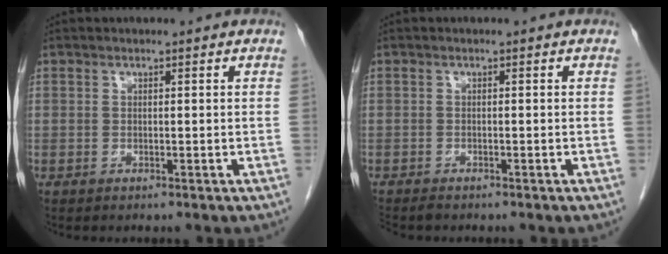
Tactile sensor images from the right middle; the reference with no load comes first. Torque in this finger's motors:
{"motor_torque": [0.04, 0.09, -0.03, -0.01]}